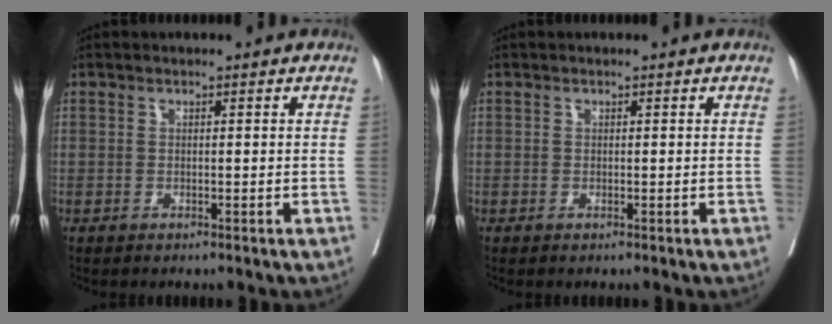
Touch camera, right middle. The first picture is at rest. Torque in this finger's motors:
{"motor_torque": [0.01, -0.04, -0.06, 0.00]}